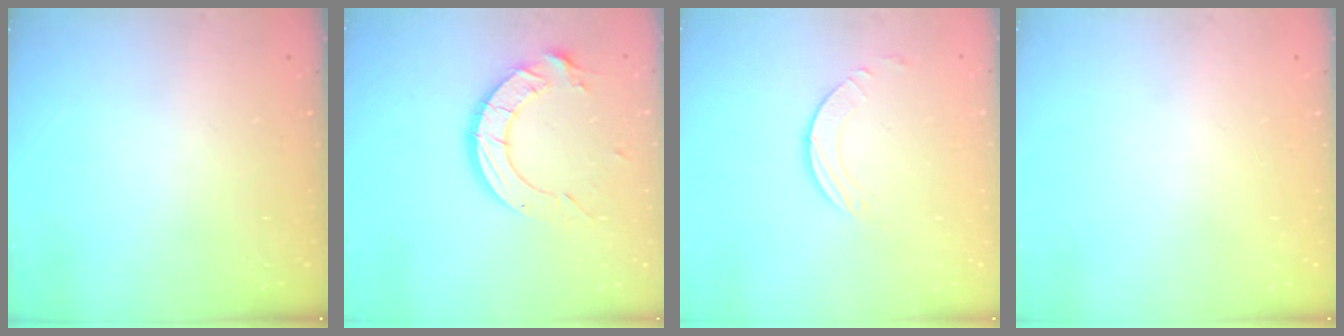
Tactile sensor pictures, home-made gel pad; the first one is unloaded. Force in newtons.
{"total": 12.9, "press": 12.8, "slide": 1.4}
{"total": 1.9, "press": 1.9, "slide": 0.1}
{"total": 0.0}